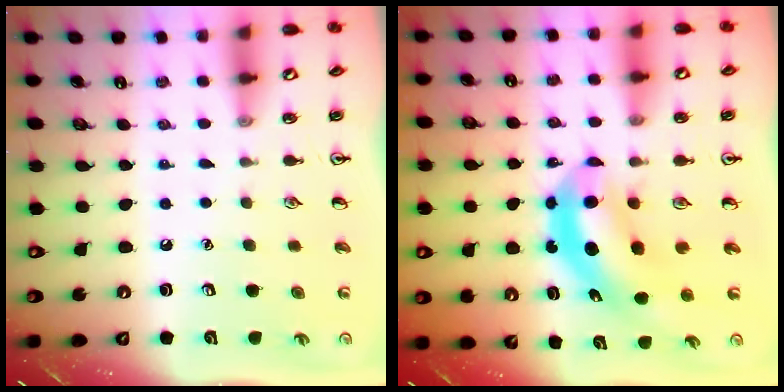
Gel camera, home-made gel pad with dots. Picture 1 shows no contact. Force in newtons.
{"total": 6.3, "press": 6.1, "slide": 1.4}